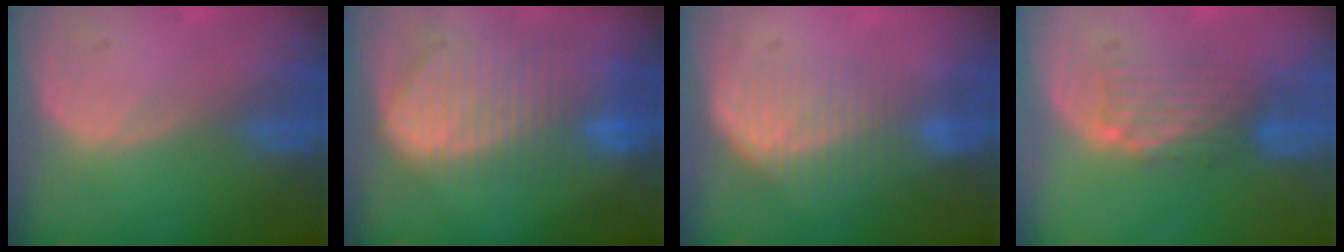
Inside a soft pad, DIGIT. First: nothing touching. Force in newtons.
{"total": 10.6, "press": 9.1, "slide": 5.4}
{"total": 6.5, "press": 5.9, "slide": 2.7}
{"total": 5.1, "press": 4.4, "slide": 2.6}